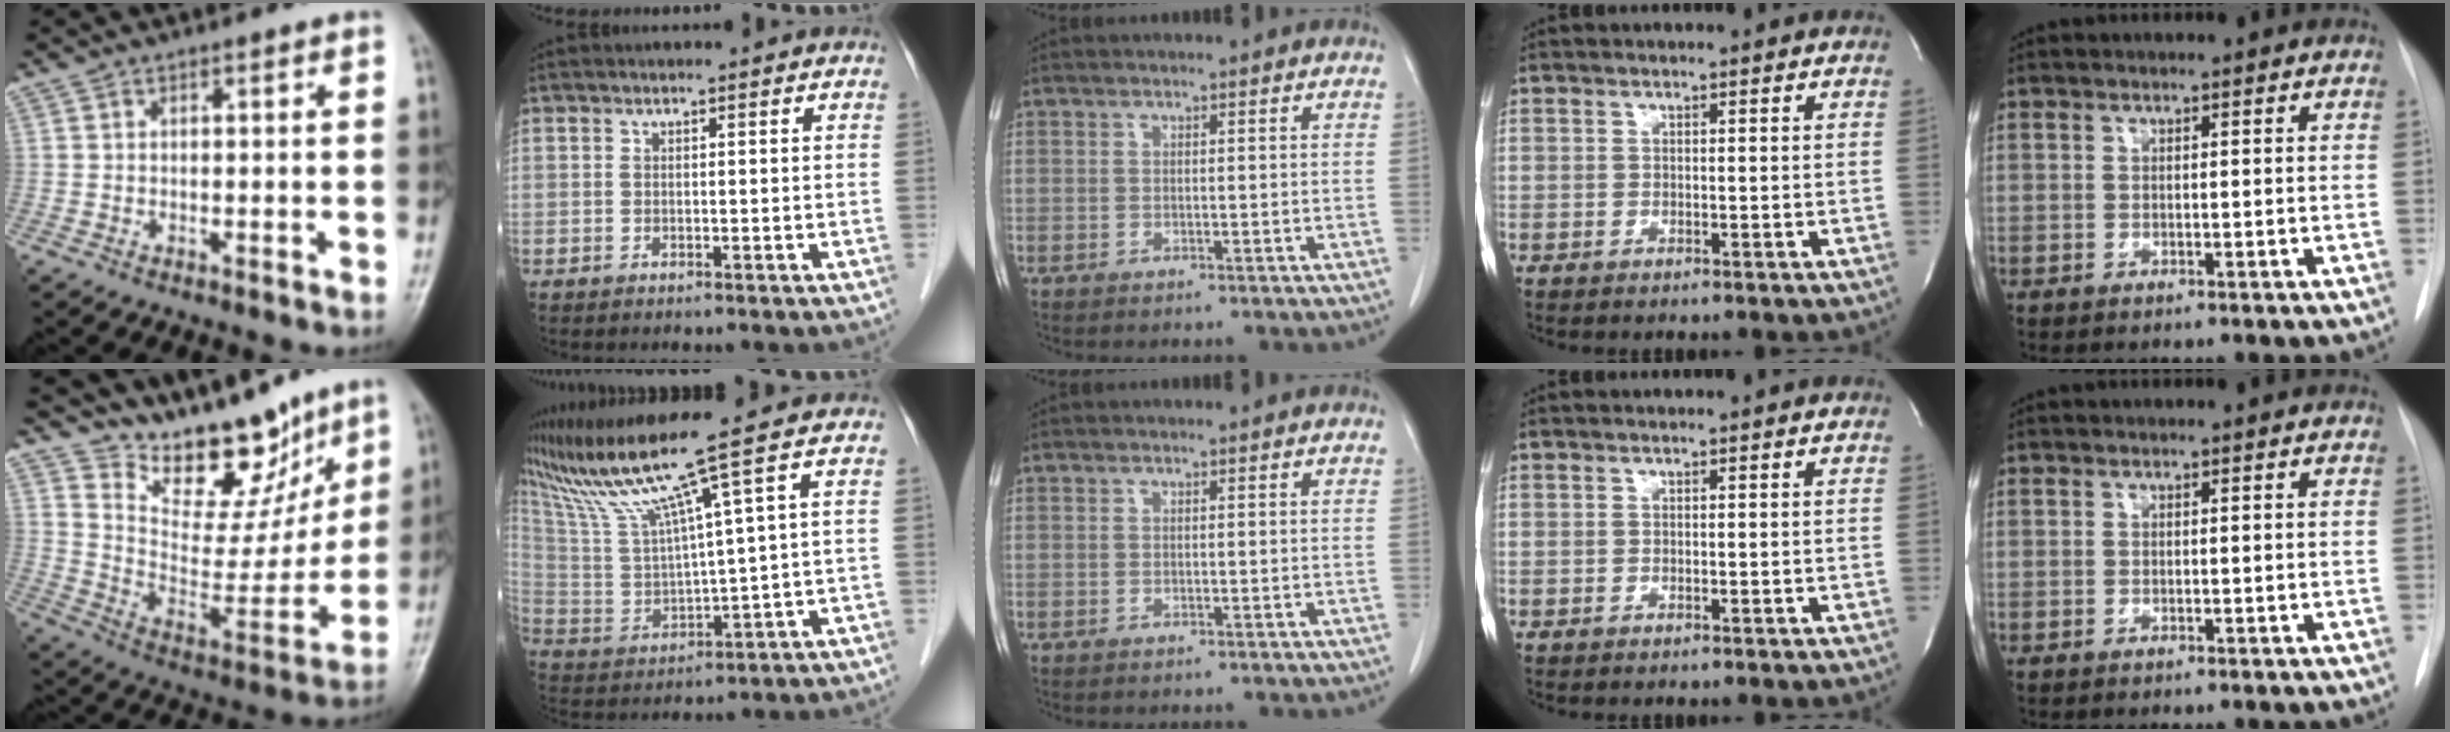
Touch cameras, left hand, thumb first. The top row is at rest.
{"thumb": {"total": 18.3, "force": [14.1, 8.0, 8.6], "torque": [-0.071, -0.084, 0.233]}, "index": {"total": 12.5, "force": [8.8, -2.9, 8.4], "torque": [-0.162, 0.000, 0.171]}}